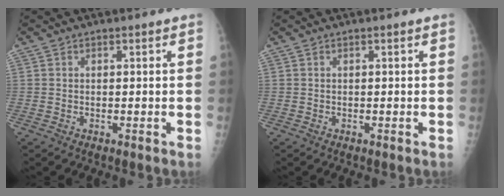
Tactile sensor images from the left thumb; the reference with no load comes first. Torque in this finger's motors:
{"motor_torque": [-0.02, 0.02, 0.00, 0.00, 0.00]}